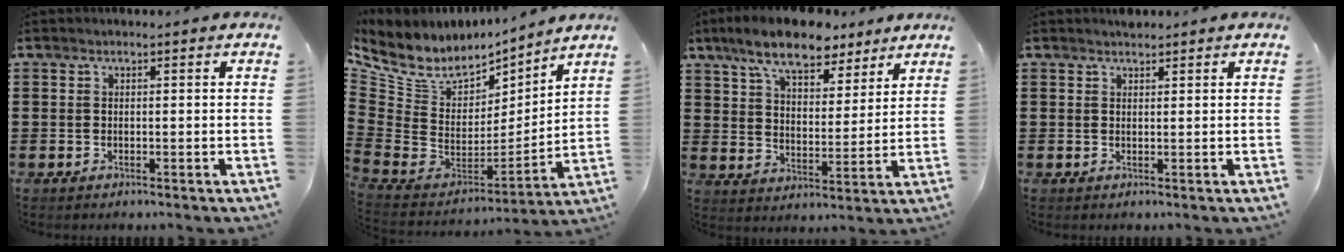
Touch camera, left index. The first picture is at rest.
{"total": 6.5, "force": [4.5, 4.2, 2.1], "torque": [-0.081, -0.044, 0.080]}
{"total": 9.9, "force": [7.9, 3.2, 4.9], "torque": [-0.108, -0.017, 0.144]}
{"total": 1.0, "force": [0.9, 0.2, 0.1], "torque": [-0.003, -0.001, 0.019]}